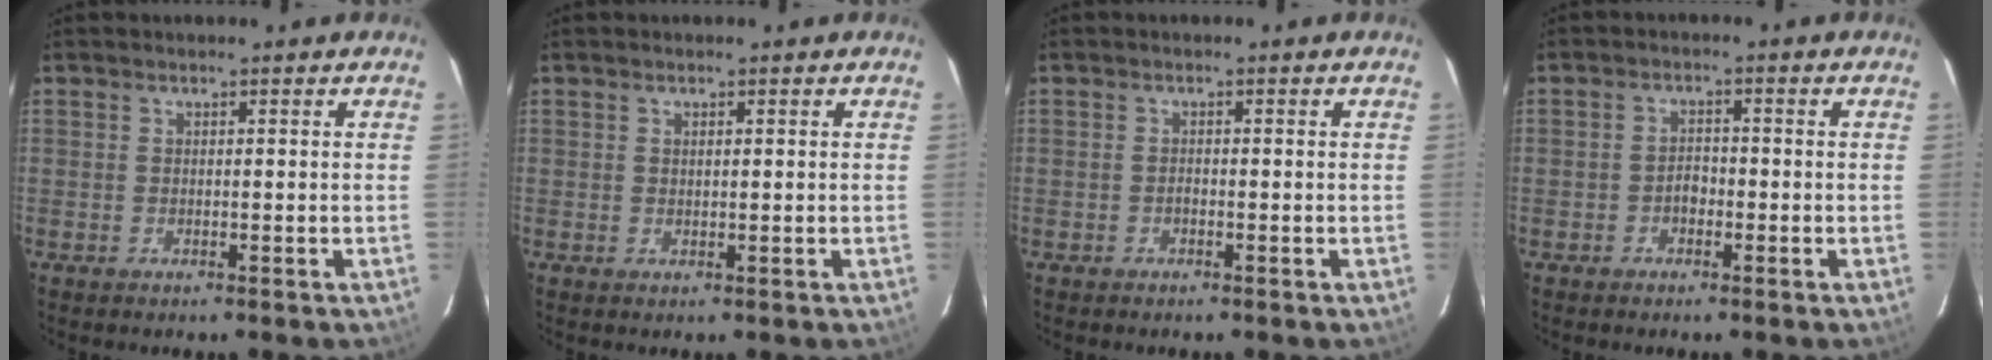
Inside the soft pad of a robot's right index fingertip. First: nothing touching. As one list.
[{"total": 0.7, "force": [0.4, 0.4, 0.5], "torque": [-0.008, 0.003, 0.008]}, {"total": 0.6, "force": [-0.4, 0.4, 0.3], "torque": [-0.005, 0.001, -0.008]}, {"total": 2.2, "force": [-1.0, 1.6, 1.0], "torque": [-0.020, 0.008, -0.016]}]